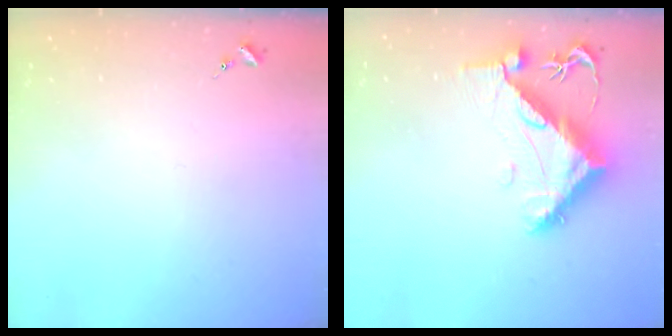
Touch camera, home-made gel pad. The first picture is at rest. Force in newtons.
{"total": 11.0, "press": 10.9, "slide": 1.0}